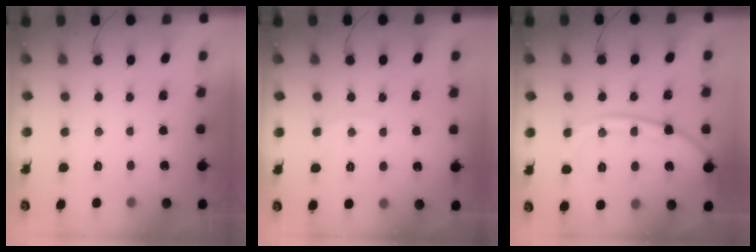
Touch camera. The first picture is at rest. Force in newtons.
{"total": 3.9, "press": 3.9, "slide": 0.5}
{"total": 15.2, "press": 15.1, "slide": 1.9}